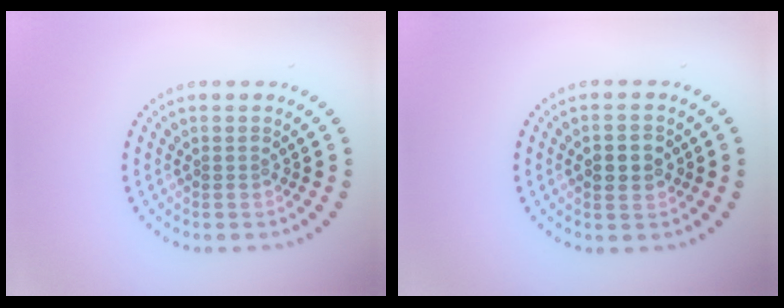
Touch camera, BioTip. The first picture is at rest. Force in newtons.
{"total": 3.2, "press": 3.2, "slide": 0.1}